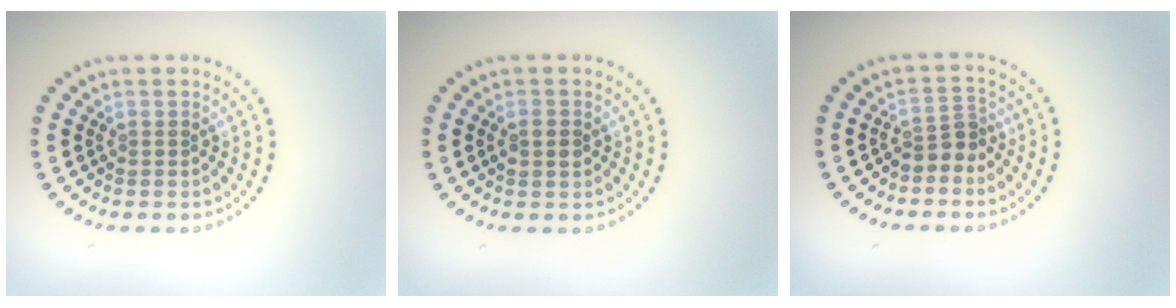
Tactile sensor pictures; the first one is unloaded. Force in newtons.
{"total": 1.4, "press": 1.3, "slide": 0.1}
{"total": 2.2, "press": 1.7, "slide": 1.4}